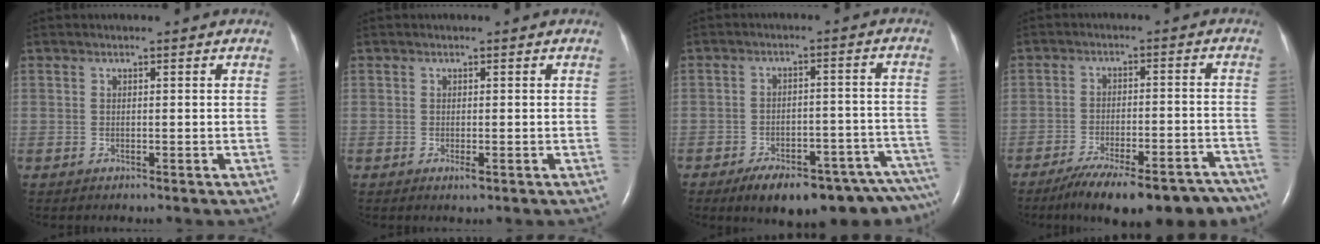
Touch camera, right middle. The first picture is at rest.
{"total": 0.9, "force": [-0.4, 0.2, 0.8], "torque": [-0.015, -0.003, -0.006]}
{"total": 18.6, "force": [-15.2, 4.7, 9.6], "torque": [-0.068, 0.027, -0.192]}
{"total": 20.0, "force": [-16.7, 4.9, 9.9], "torque": [-0.112, 0.005, -0.228]}